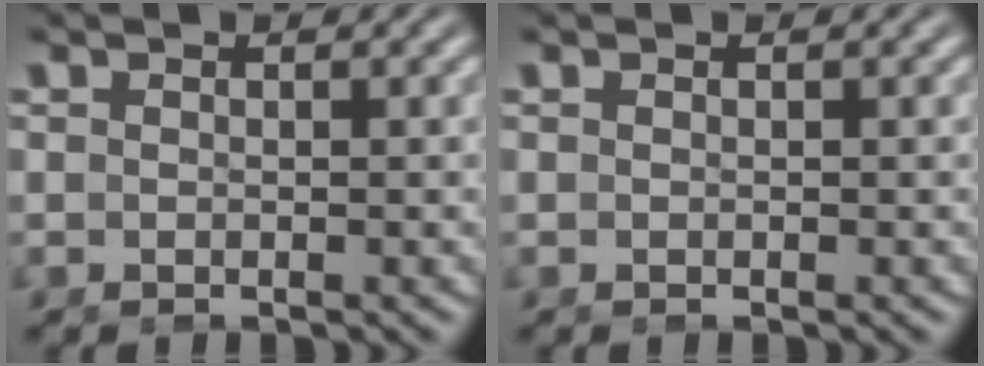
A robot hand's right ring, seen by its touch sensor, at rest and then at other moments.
{"total": 0.0}